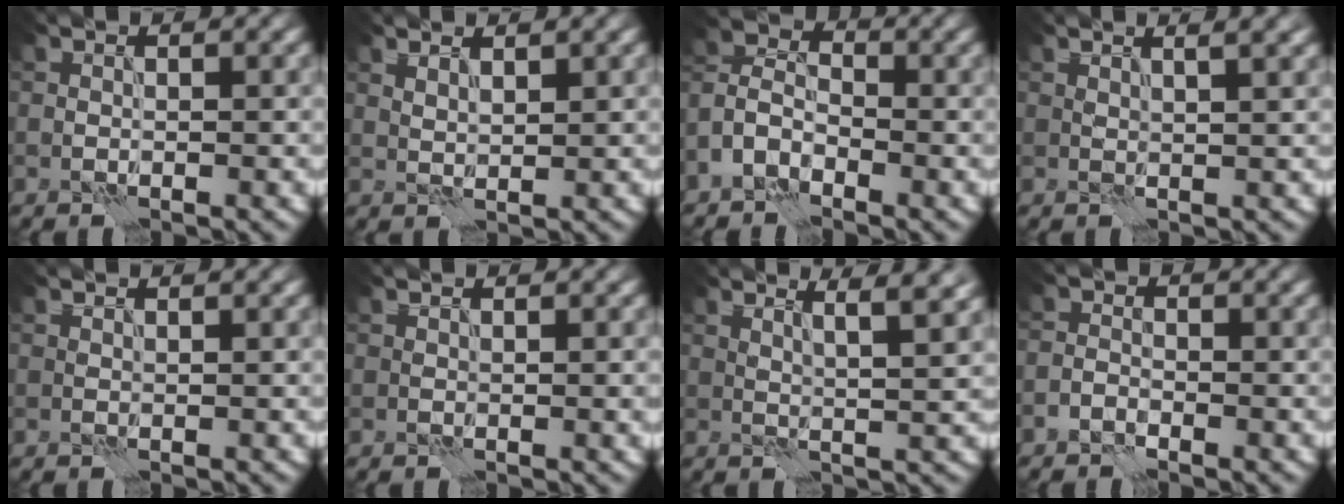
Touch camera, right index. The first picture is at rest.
{"total": 1.5, "force": [1.2, 0.4, 0.8], "torque": [-0.012, -0.003, 0.022]}
{"total": 3.9, "force": [-2.7, 2.3, 1.6], "torque": [-0.037, 0.007, -0.063]}
{"total": 3.3, "force": [2.1, 1.1, 2.3], "torque": [-0.016, 0.013, 0.011]}
{"total": 0.5, "force": [0.5, 0.1, 0.2], "torque": [-0.002, -0.002, 0.004]}
{"total": 0.7, "force": [0.4, 0.2, 0.5], "torque": [-0.002, -0.001, 0.006]}
{"total": 4.3, "force": [2.5, 0.9, 3.4], "torque": [-0.046, 0.012, 0.032]}
{"total": 1.3, "force": [-1.2, 0.5, -0.1], "torque": [0.000, -0.001, -0.020]}